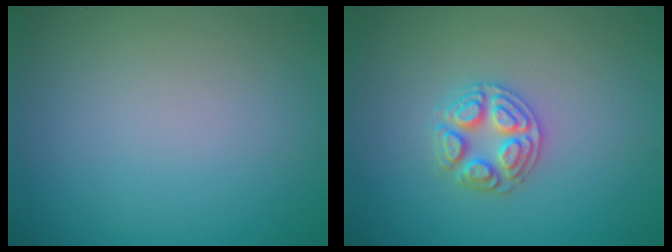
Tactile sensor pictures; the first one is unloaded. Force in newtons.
{"total": 2.9, "press": 2.8, "slide": 0.4}